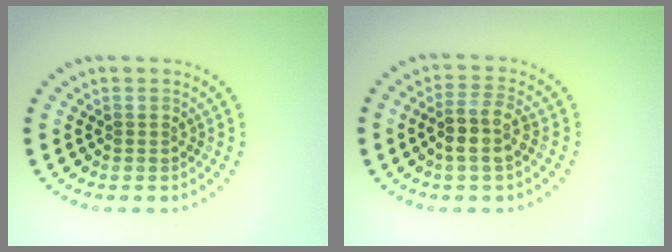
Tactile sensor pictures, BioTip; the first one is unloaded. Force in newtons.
{"total": 2.8, "press": 2.5, "slide": 1.3}